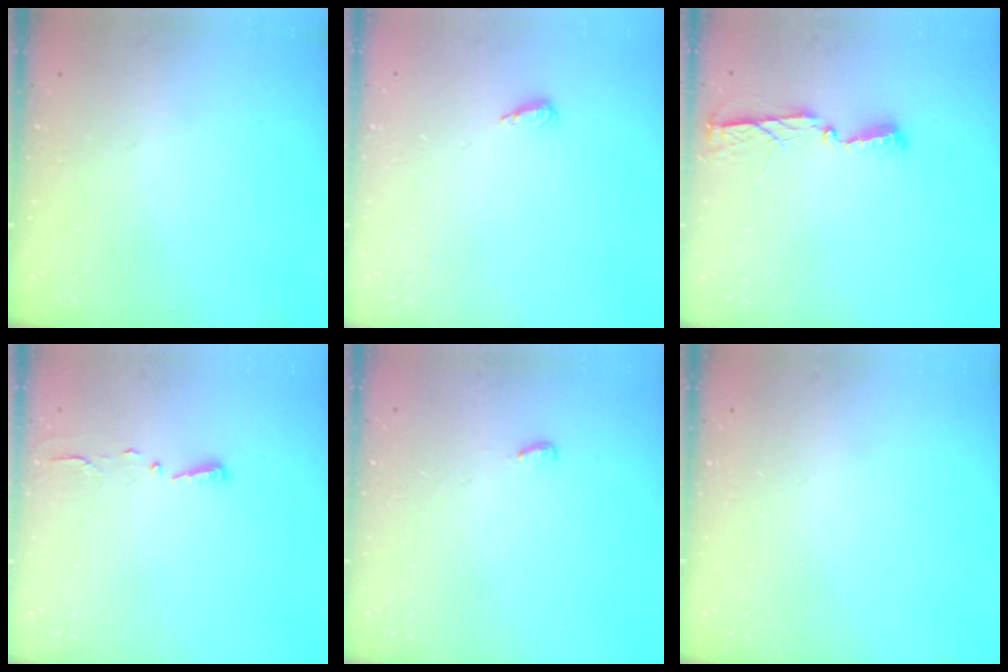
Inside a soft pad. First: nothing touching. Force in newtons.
{"total": 3.9, "press": 3.8, "slide": 0.6}
{"total": 4.0, "press": 4.0, "slide": 0.5}
{"total": 2.7, "press": 2.7, "slide": 0.4}
{"total": 3.2, "press": 3.1, "slide": 0.4}
{"total": 0.0}